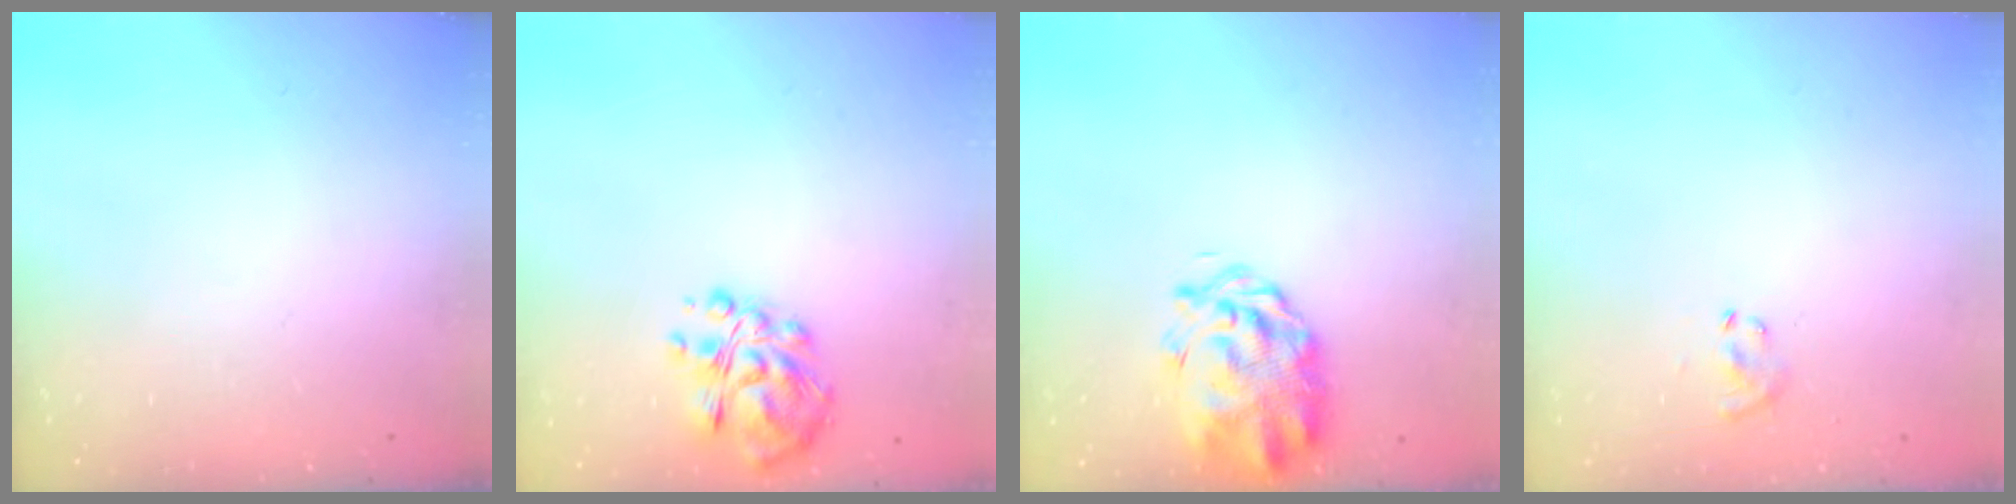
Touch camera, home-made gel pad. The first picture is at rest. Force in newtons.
{"total": 9.0, "press": 8.8, "slide": 2.0}
{"total": 4.2, "press": 3.7, "slide": 1.9}
{"total": 2.3, "press": 2.1, "slide": 1.0}